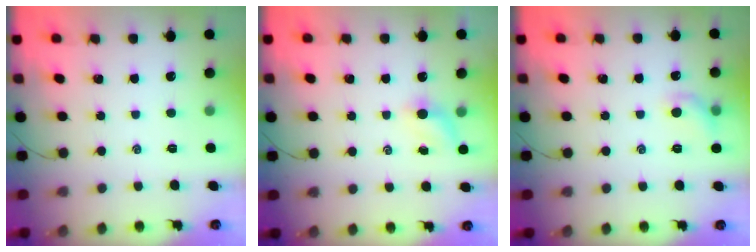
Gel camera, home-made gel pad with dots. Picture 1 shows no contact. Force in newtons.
{"total": 4.0, "press": 3.8, "slide": 1.3}
{"total": 6.9, "press": 6.8, "slide": 1.3}